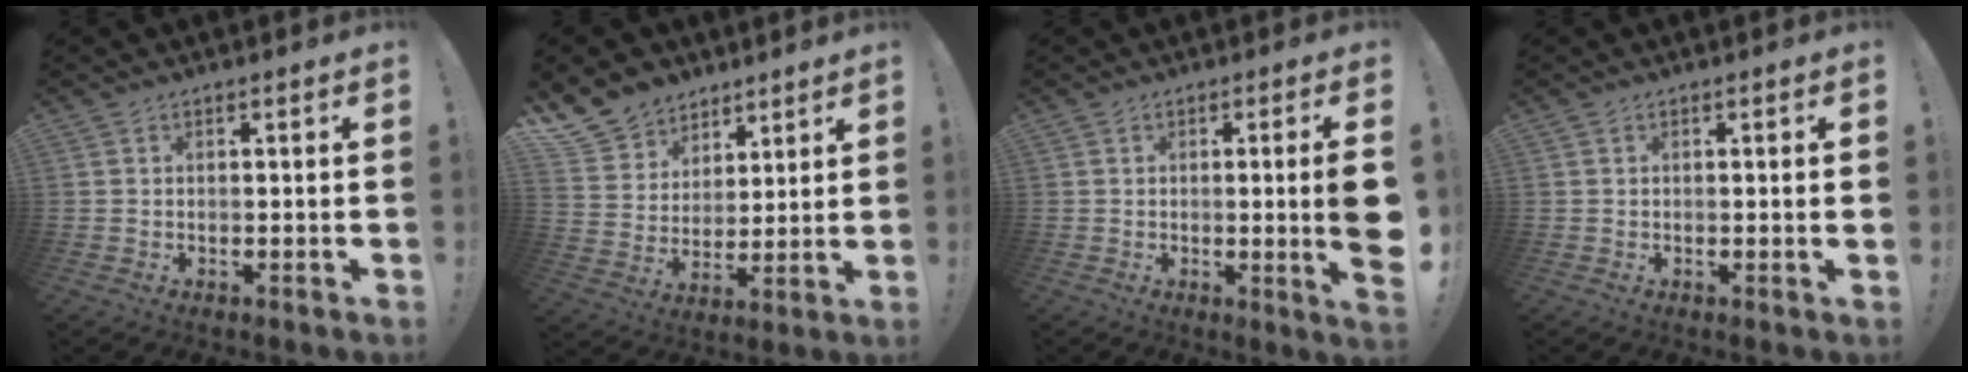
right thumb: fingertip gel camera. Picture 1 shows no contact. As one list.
[{"total": 11.4, "force": [7.9, 8.0, 2.0], "torque": [-0.039, -0.062, 0.159]}, {"total": 8.3, "force": [0.1, -0.5, 8.3], "torque": [-0.130, -0.009, -0.001]}, {"total": 1.2, "force": [0.2, -0.4, 1.1], "torque": [-0.018, -0.001, 0.001]}]